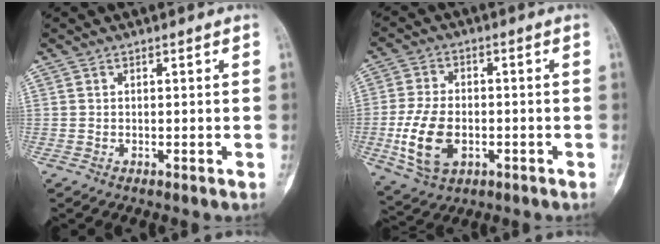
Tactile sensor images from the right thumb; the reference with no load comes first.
{"total": 11.4, "force": [-2.7, 7.1, 8.5], "torque": [-0.165, 0.004, -0.043]}